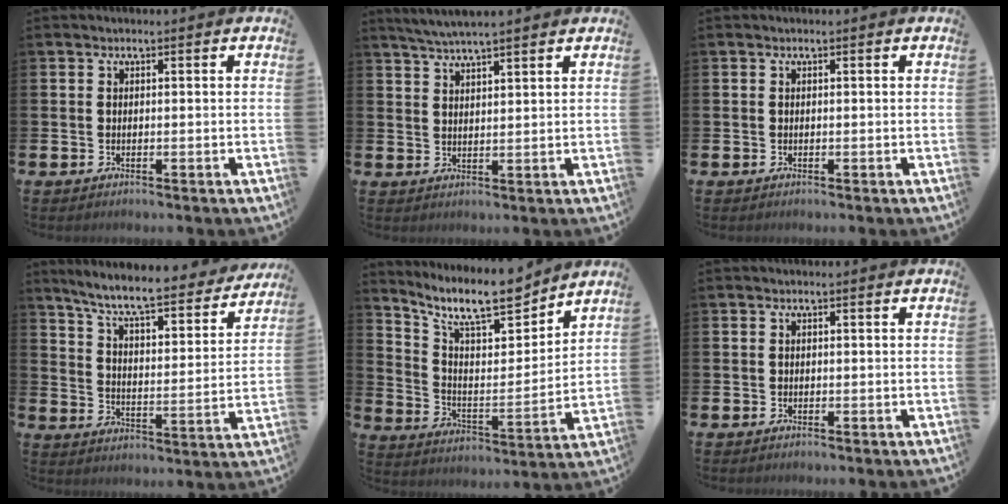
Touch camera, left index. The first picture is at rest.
{"total": 4.1, "force": [3.9, -0.1, 1.2], "torque": [-0.040, -0.007, 0.072]}
{"total": 0.0}
{"total": 8.2, "force": [7.5, 1.0, 3.3], "torque": [-0.093, -0.056, 0.125]}
{"total": 11.1, "force": [9.8, 2.7, 4.4], "torque": [-0.113, -0.067, 0.172]}
{"total": 0.0}